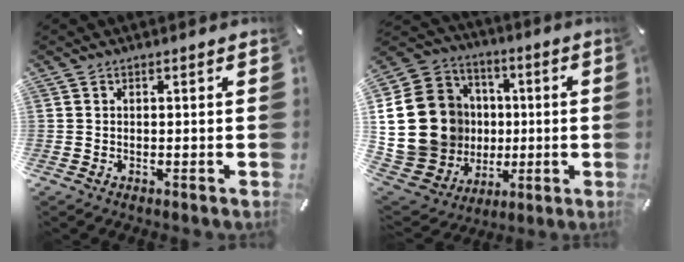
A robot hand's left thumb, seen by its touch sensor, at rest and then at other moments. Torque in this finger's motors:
{"motor_torque": [2.07, 2.07, 2.26, -0.51, 0.66]}